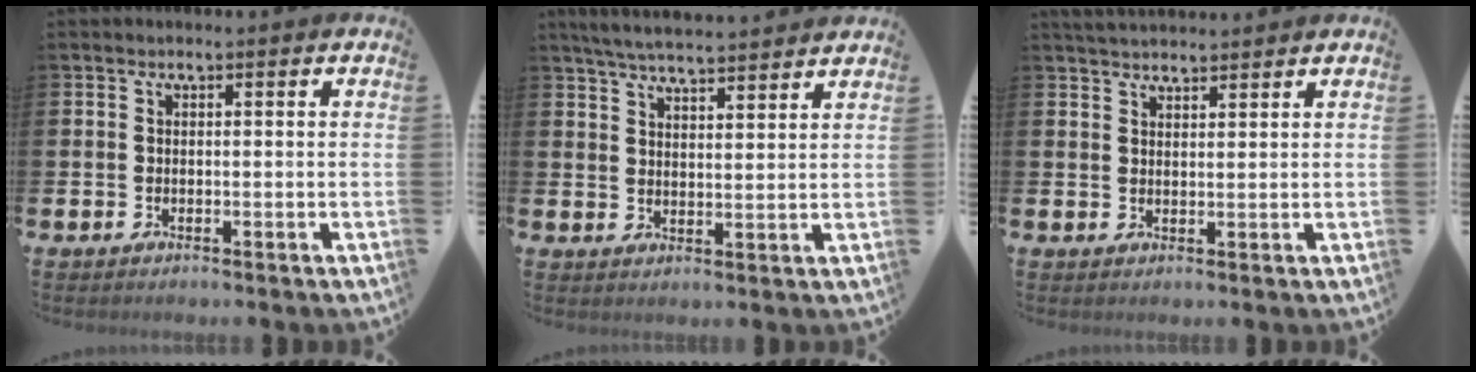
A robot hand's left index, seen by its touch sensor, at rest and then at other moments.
{"total": 5.4, "force": [5.3, 0.0, 1.0], "torque": [-0.037, -0.024, 0.096]}
{"total": 3.1, "force": [3.0, 0.5, 0.4], "torque": [-0.010, -0.011, 0.056]}